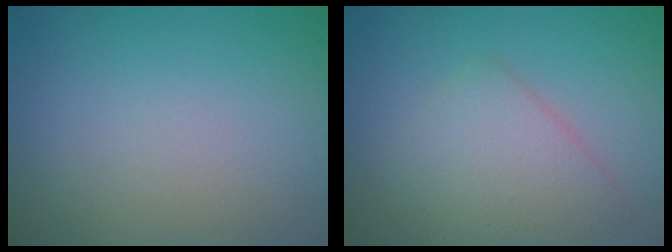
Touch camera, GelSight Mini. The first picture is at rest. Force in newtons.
{"total": 3.2, "press": 3.2, "slide": 0.2}